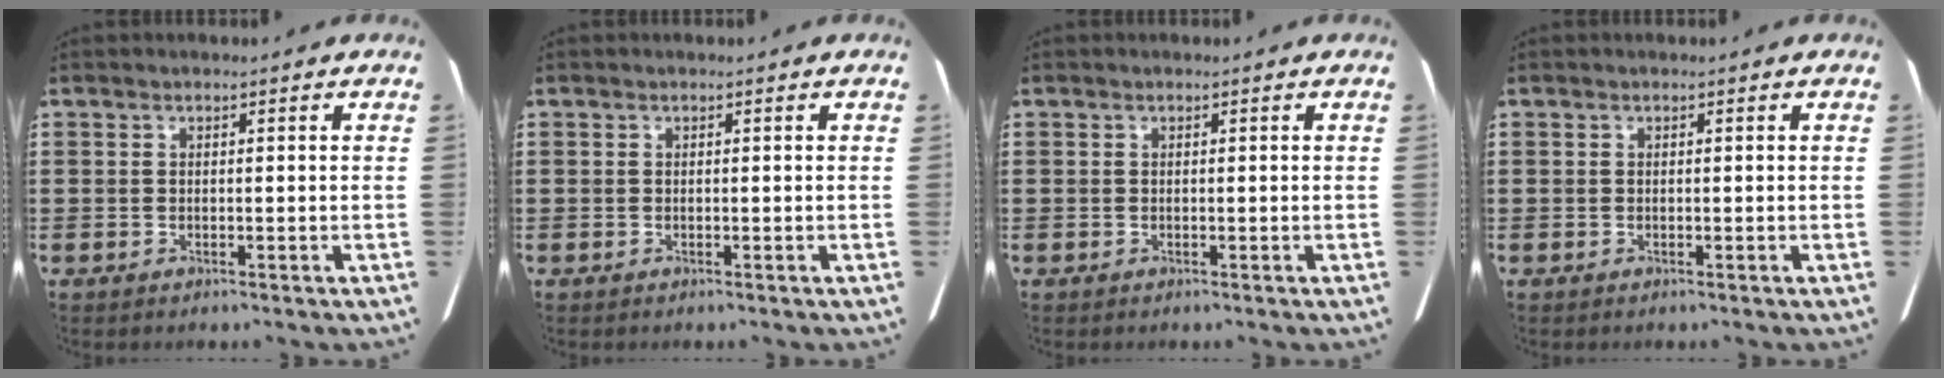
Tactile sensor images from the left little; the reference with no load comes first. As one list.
[{"total": 0.0}, {"total": 0.0}, {"total": 0.0}]